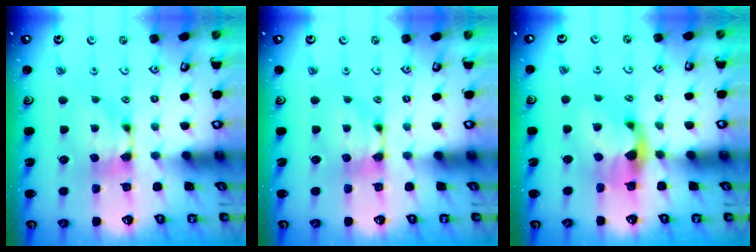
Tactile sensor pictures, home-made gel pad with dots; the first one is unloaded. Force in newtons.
{"total": 0.0}
{"total": 3.7, "press": 3.3, "slide": 1.5}